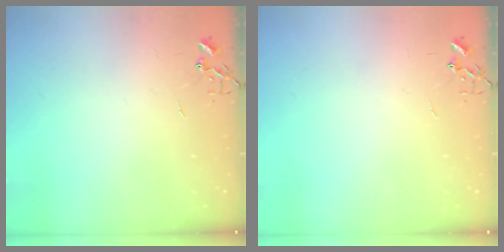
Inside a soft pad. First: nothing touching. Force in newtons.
{"total": 0.0}